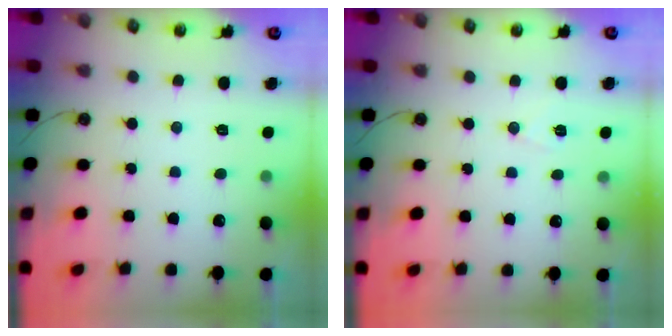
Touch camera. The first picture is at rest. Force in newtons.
{"total": 5.0, "press": 3.3, "slide": 3.7}